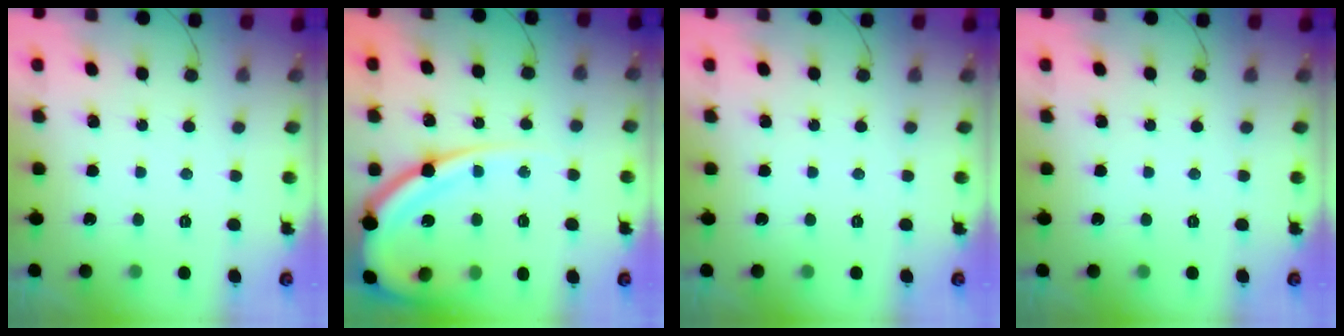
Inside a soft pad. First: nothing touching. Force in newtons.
{"total": 17.0, "press": 16.9, "slide": 1.3}
{"total": 0.0}
{"total": 0.0}